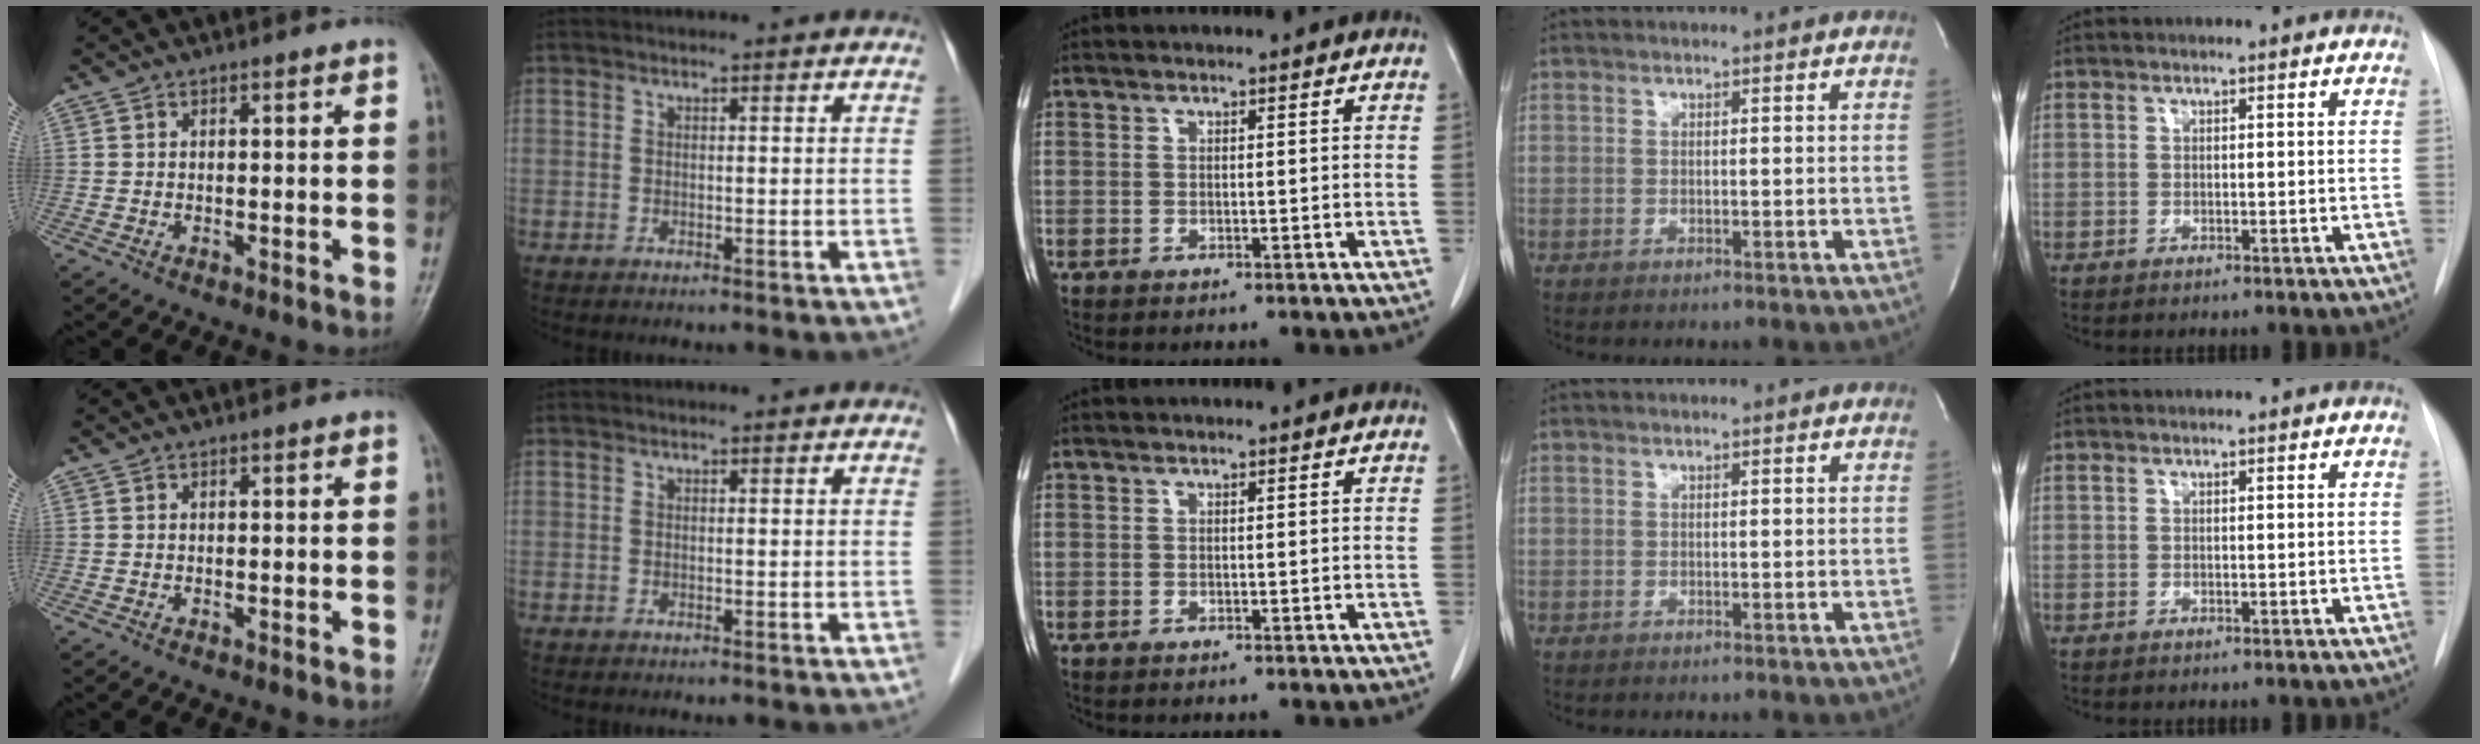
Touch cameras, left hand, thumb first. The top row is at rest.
{}